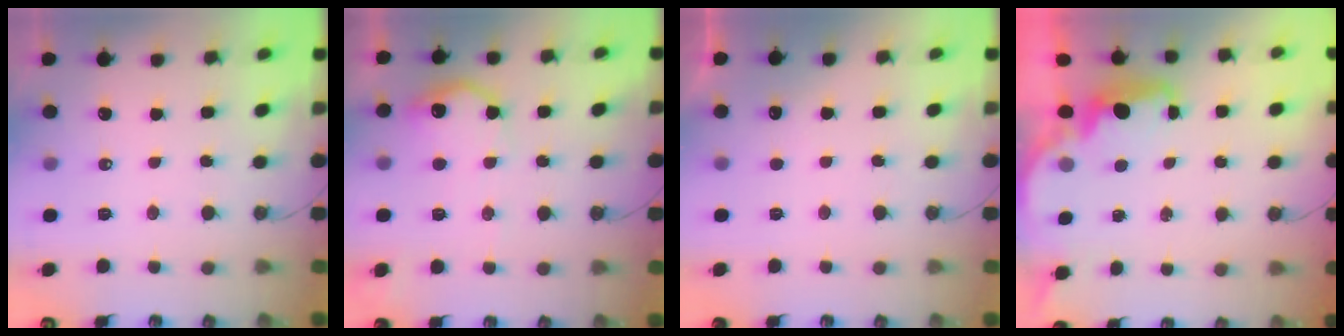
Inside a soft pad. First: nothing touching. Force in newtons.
{"total": 13.2, "press": 13.2, "slide": 0.4}
{"total": 2.7, "press": 2.5, "slide": 1.0}
{"total": 2.2, "press": 2.1, "slide": 0.8}